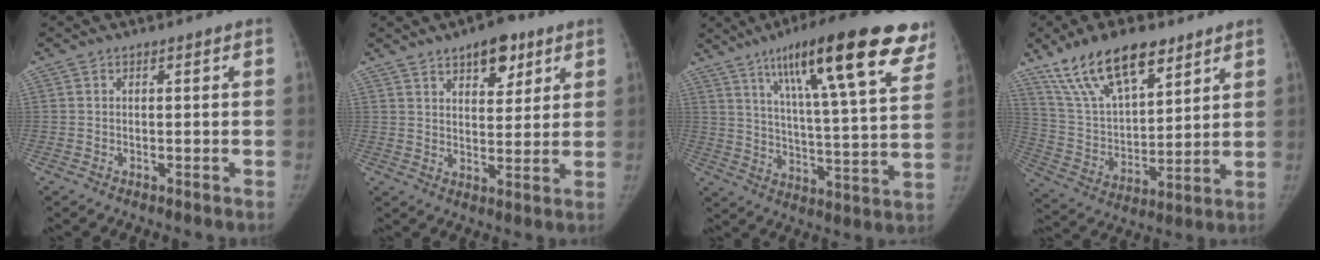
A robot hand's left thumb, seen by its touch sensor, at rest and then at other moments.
{"total": 8.9, "force": [5.4, 4.3, 5.6], "torque": [-0.052, -0.026, 0.079]}
{"total": 26.2, "force": [15.2, 5.2, 20.7], "torque": [-0.292, -0.032, 0.226]}
{"total": 18.7, "force": [12.4, 8.0, 11.5], "torque": [-0.171, -0.046, 0.236]}